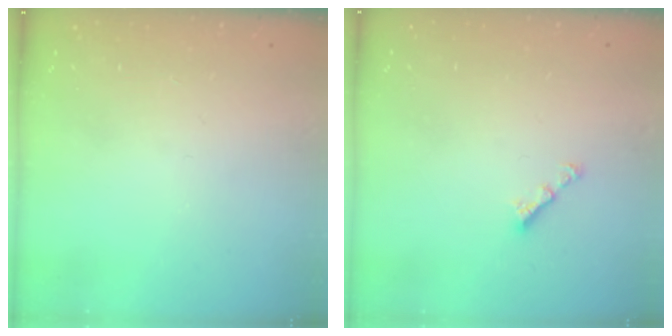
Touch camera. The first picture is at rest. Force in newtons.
{"total": 2.8, "press": 2.7, "slide": 0.5}